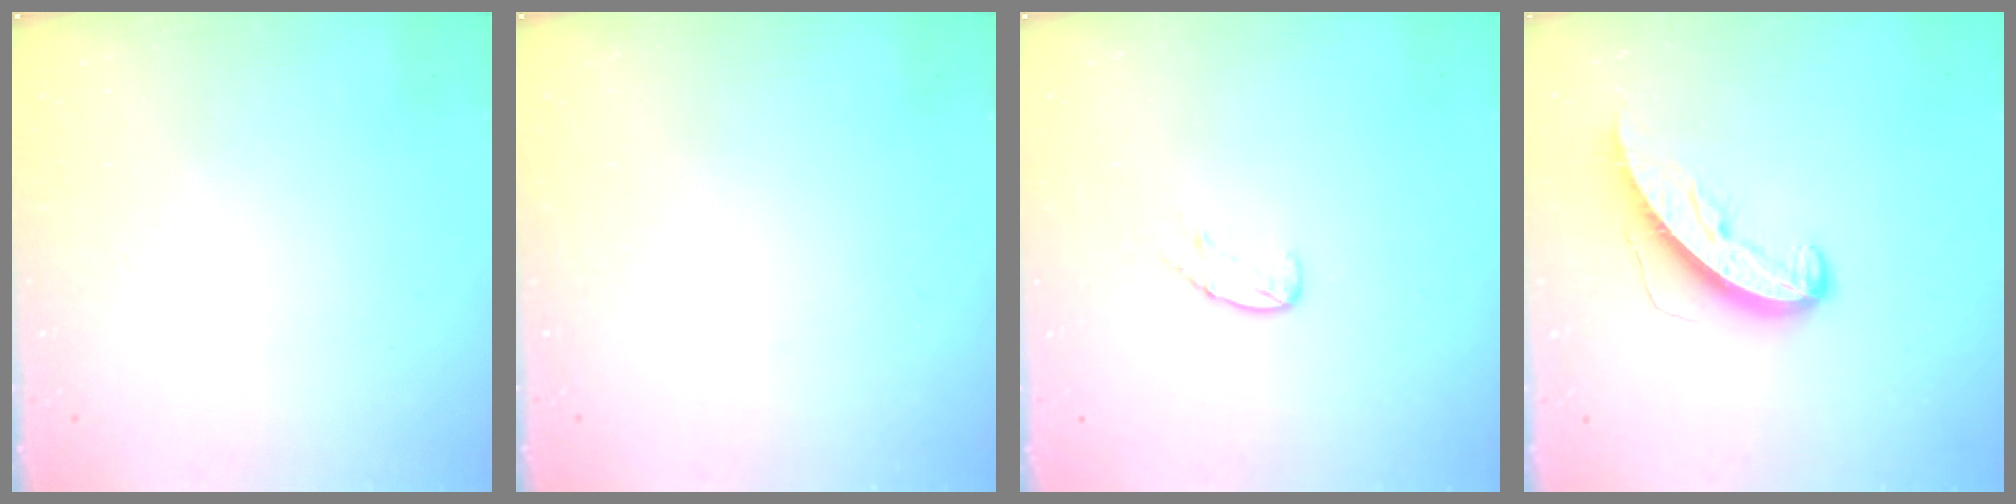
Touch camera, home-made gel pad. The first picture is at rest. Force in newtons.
{"total": 0.0}
{"total": 5.6, "press": 5.6, "slide": 0.5}
{"total": 10.7, "press": 10.6, "slide": 0.9}